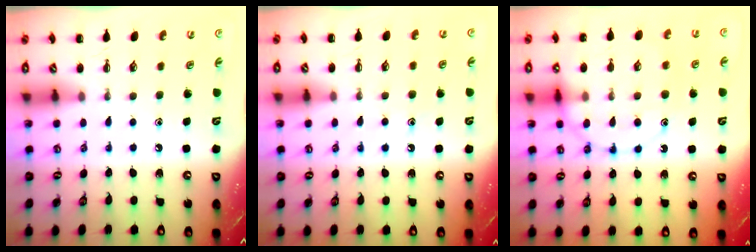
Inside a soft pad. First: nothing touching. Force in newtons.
{"total": 8.9, "press": 8.8, "slide": 1.2}
{"total": 15.1, "press": 15.0, "slide": 1.4}